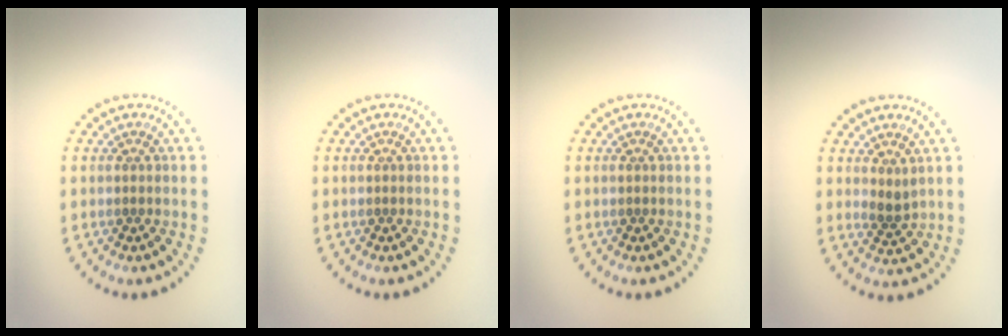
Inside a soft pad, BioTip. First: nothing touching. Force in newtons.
{"total": 0.0}
{"total": 0.0}
{"total": 1.3, "press": 1.0, "slide": 0.9}